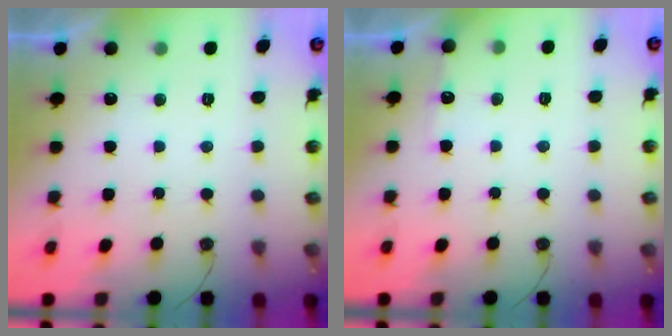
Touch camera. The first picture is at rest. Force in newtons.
{"total": 4.3, "press": 4.3, "slide": 0.4}